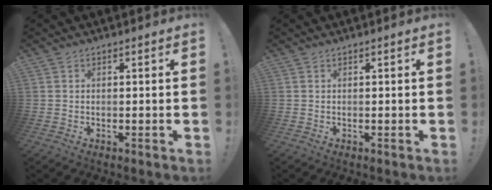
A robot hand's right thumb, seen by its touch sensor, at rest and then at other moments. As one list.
[{"total": 0.0}]